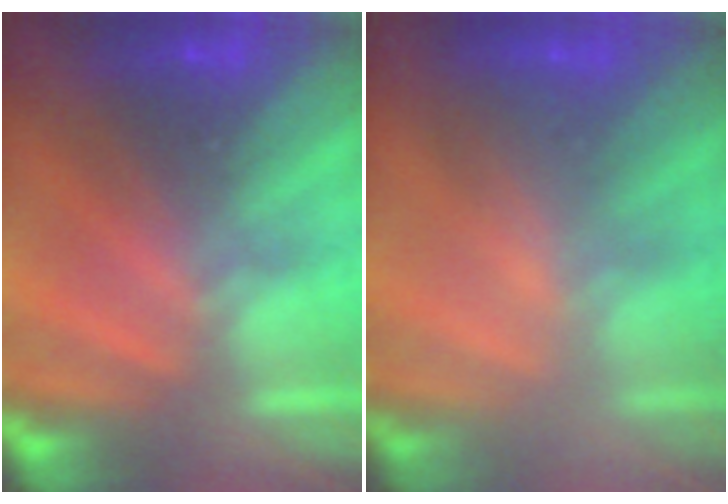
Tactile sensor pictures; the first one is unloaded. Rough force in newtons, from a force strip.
{"total": 2.3}